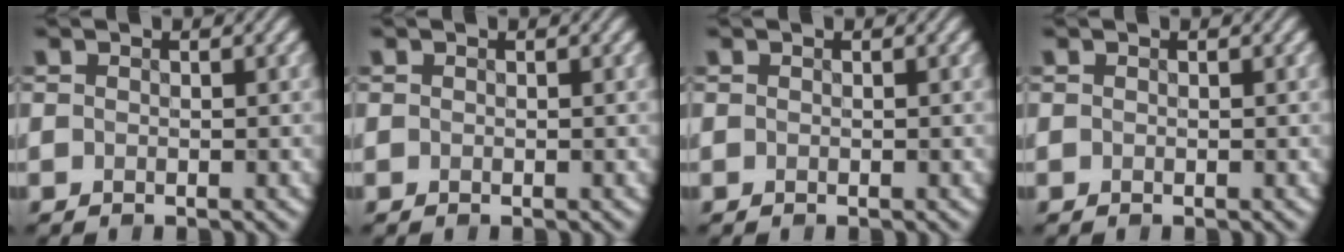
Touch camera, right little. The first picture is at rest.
{"total": 0.0}
{"total": 0.0}
{"total": 0.0}